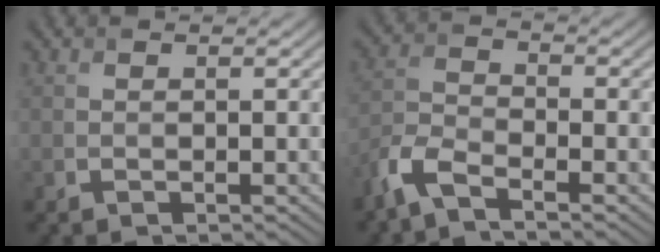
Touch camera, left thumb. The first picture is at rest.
{"total": 5.1, "force": [-3.9, 1.4, 3.0], "torque": [-0.075, -0.008, -0.095]}